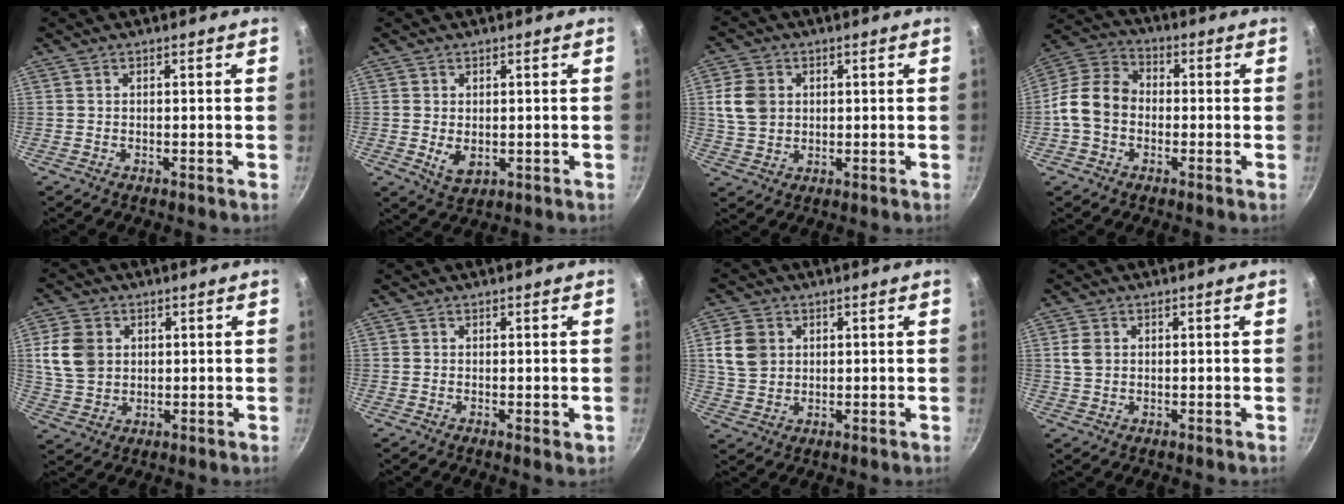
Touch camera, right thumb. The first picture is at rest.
{"total": 4.4, "force": [-0.2, 3.0, 3.2], "torque": [-0.052, -0.012, 0.006]}
{"total": 7.5, "force": [1.5, 6.1, 4.1], "torque": [-0.064, 0.001, 0.030]}
{"total": 10.8, "force": [-1.7, 8.4, 6.6], "torque": [-0.098, 0.032, -0.057]}
{"total": 9.3, "force": [1.9, 7.5, 5.1], "torque": [-0.082, 0.000, 0.041]}
{"total": 1.3, "force": [-0.1, 0.5, 1.2], "torque": [-0.015, -0.004, -0.003]}
{"total": 7.4, "force": [1.9, 6.1, 3.8], "torque": [-0.055, 0.001, 0.040]}
{"total": 3.2, "force": [0.6, 2.5, 1.9], "torque": [-0.030, 0.002, 0.011]}